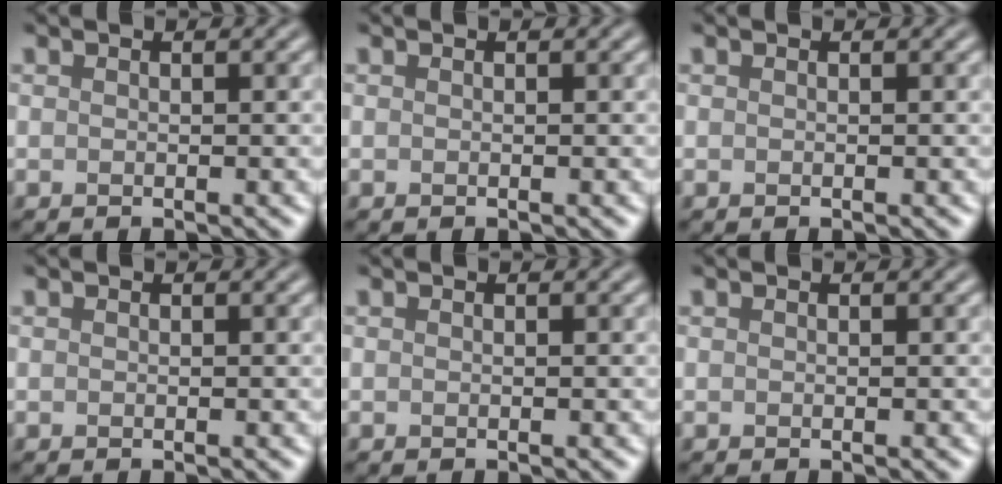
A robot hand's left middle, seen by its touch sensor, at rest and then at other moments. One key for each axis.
{"total": 0.0}
{"total": 0.0}
{"total": 0.0}
{"total": 0.0}
{"total": 0.0}